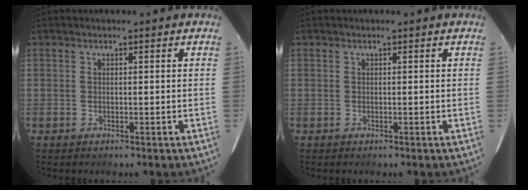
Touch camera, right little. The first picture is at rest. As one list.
[{"total": 0.0}]